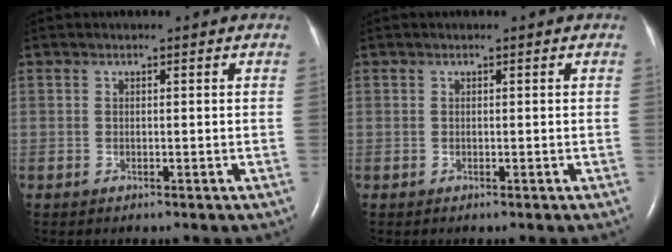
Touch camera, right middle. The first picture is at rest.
{"total": 0.0}